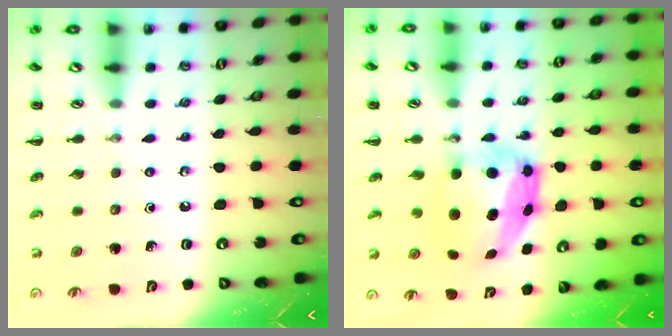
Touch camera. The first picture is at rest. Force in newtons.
{"total": 5.5, "press": 5.5, "slide": 0.5}